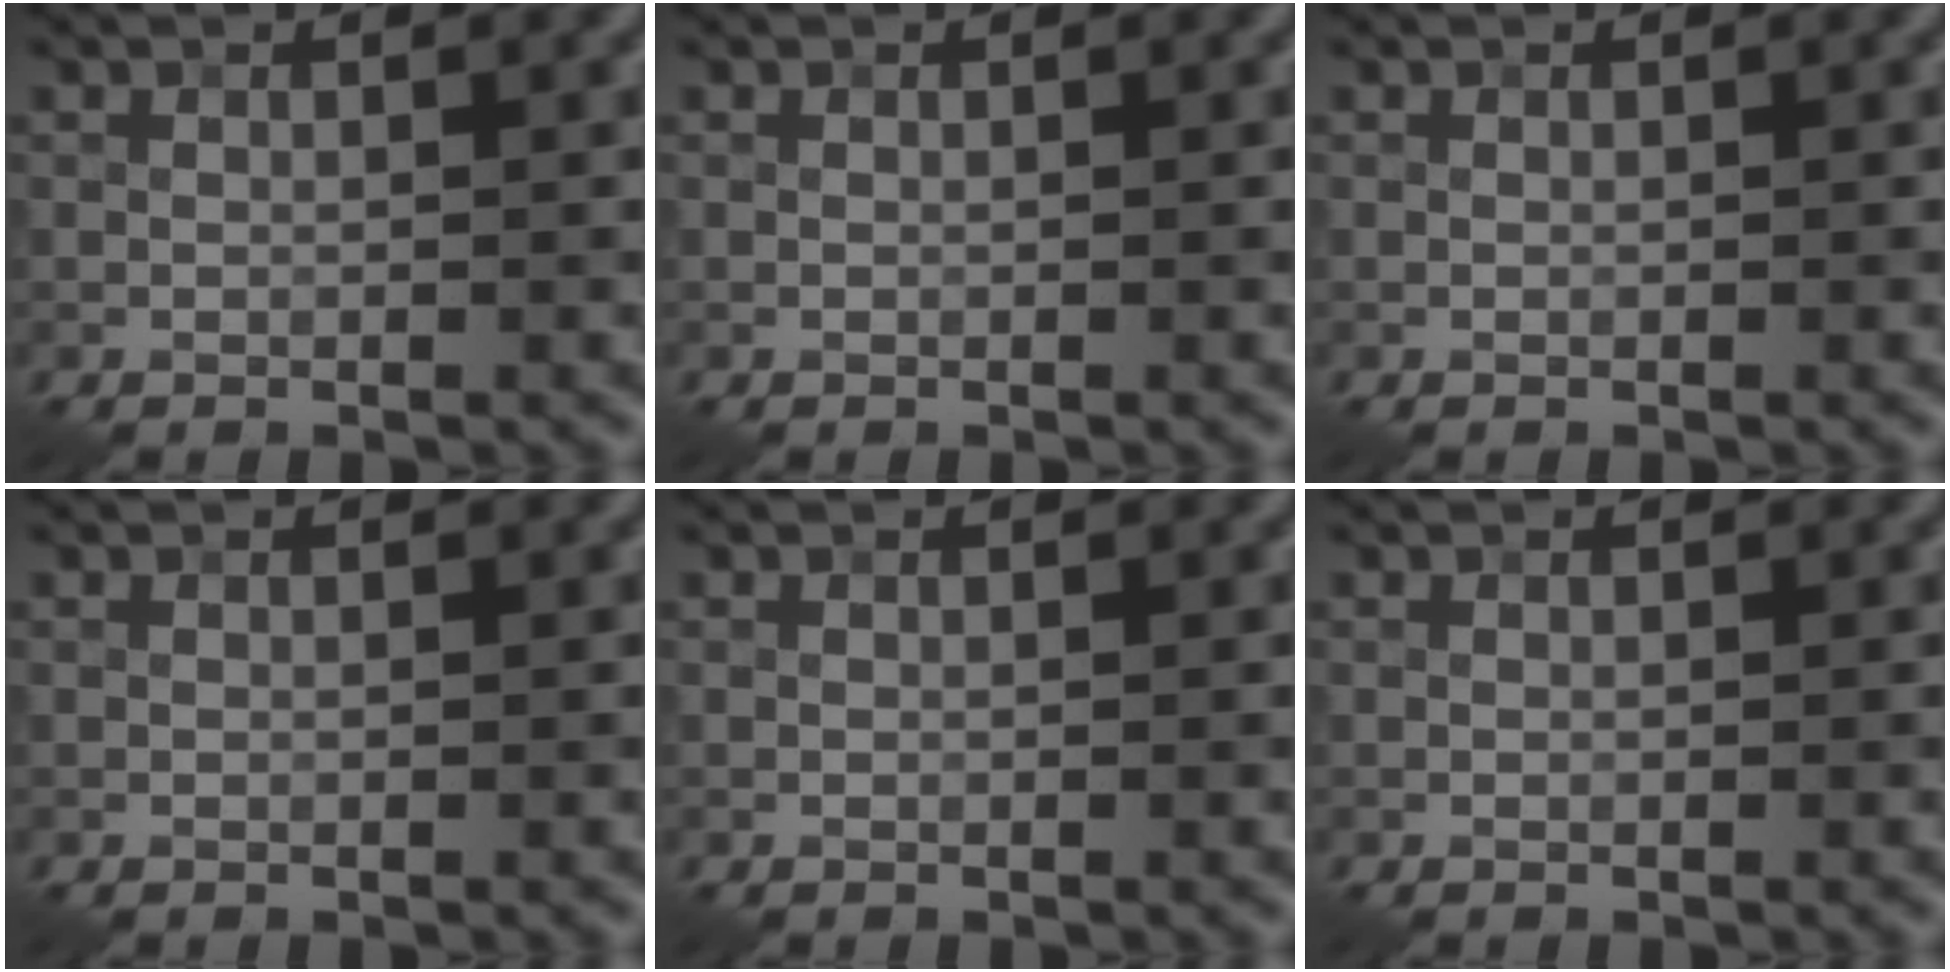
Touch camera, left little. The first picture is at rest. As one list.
[{"total": 0.0}, {"total": 0.0}, {"total": 0.0}, {"total": 0.0}, {"total": 0.0}]